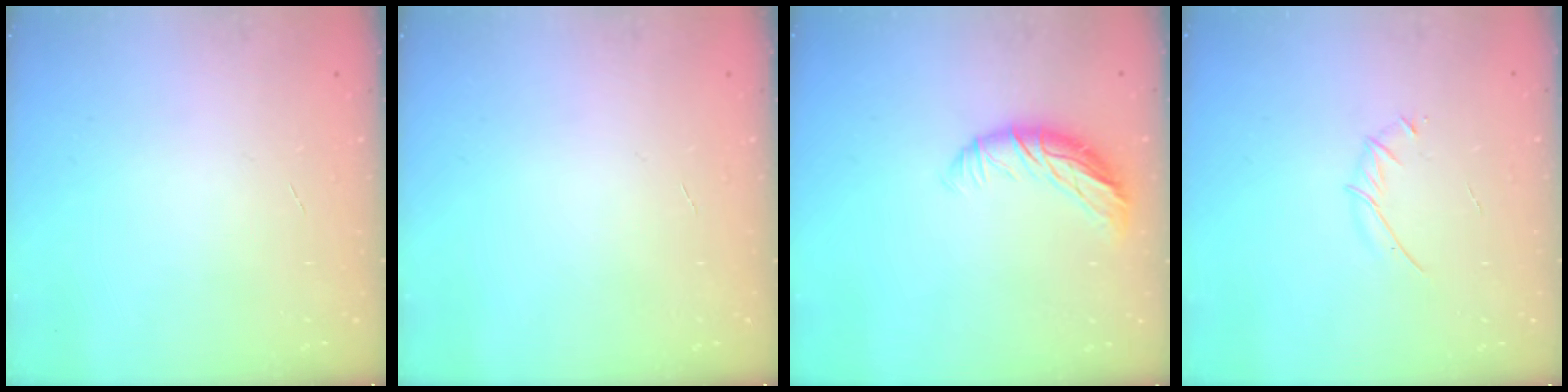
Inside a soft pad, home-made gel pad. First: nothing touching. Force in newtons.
{"total": 0.0}
{"total": 10.0, "press": 10.0, "slide": 1.0}
{"total": 3.6, "press": 3.5, "slide": 1.0}